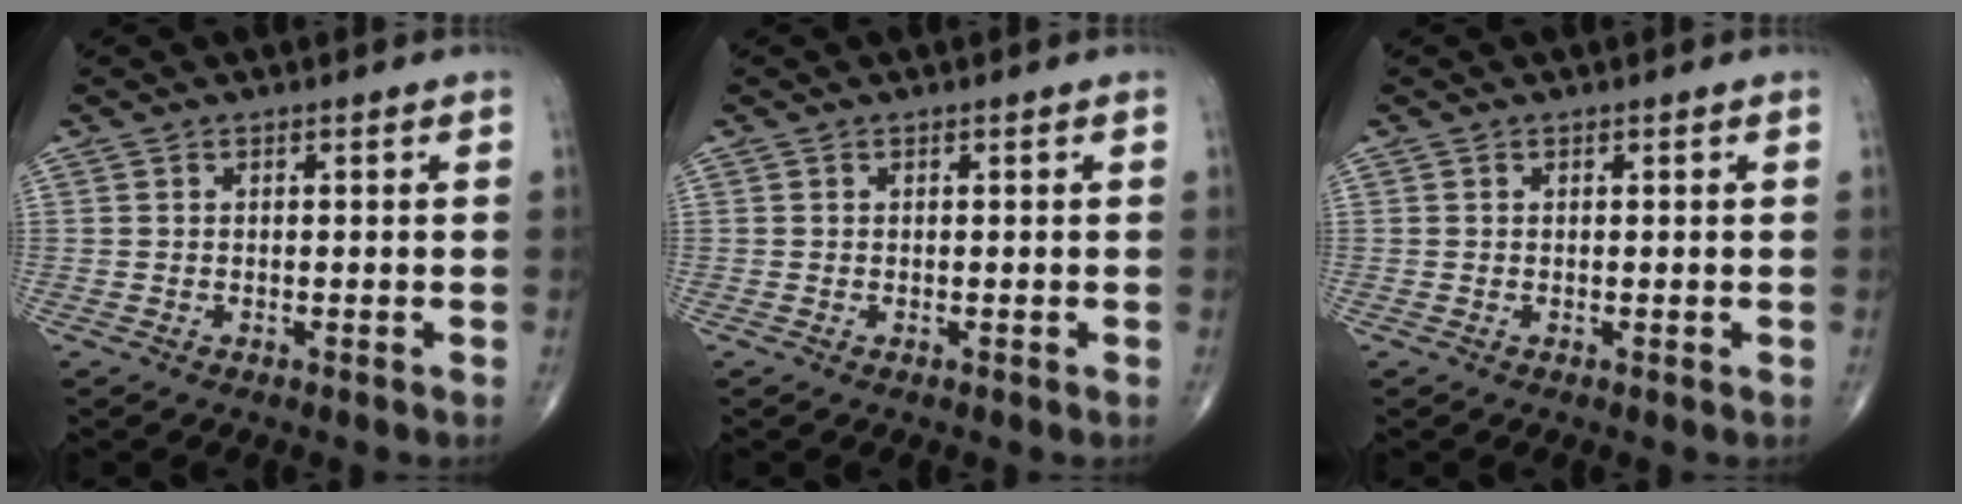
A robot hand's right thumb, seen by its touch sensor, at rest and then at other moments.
{"total": 0.0}
{"total": 0.0}